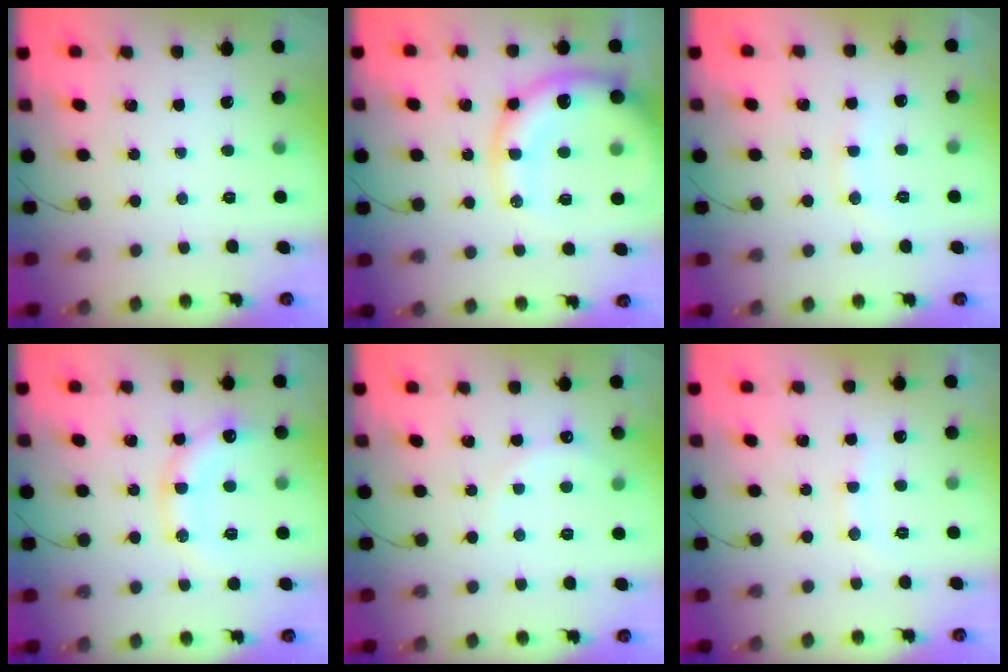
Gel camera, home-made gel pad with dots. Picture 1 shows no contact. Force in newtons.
{"total": 18.5, "press": 18.0, "slide": 4.6}
{"total": 8.3, "press": 8.2, "slide": 1.4}
{"total": 14.4, "press": 14.3, "slide": 1.9}
{"total": 6.1, "press": 6.0, "slide": 1.3}
{"total": 8.3, "press": 8.2, "slide": 1.3}